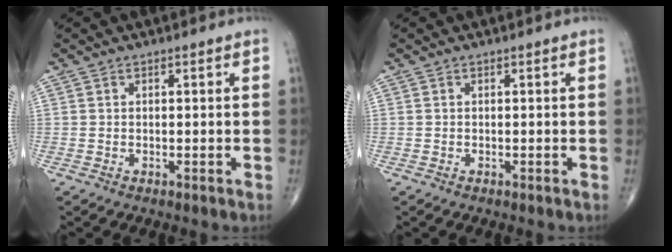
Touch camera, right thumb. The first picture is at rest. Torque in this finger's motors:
{"motor_torque": [0.09, 0.22, 0.00, -0.10, 0.01]}